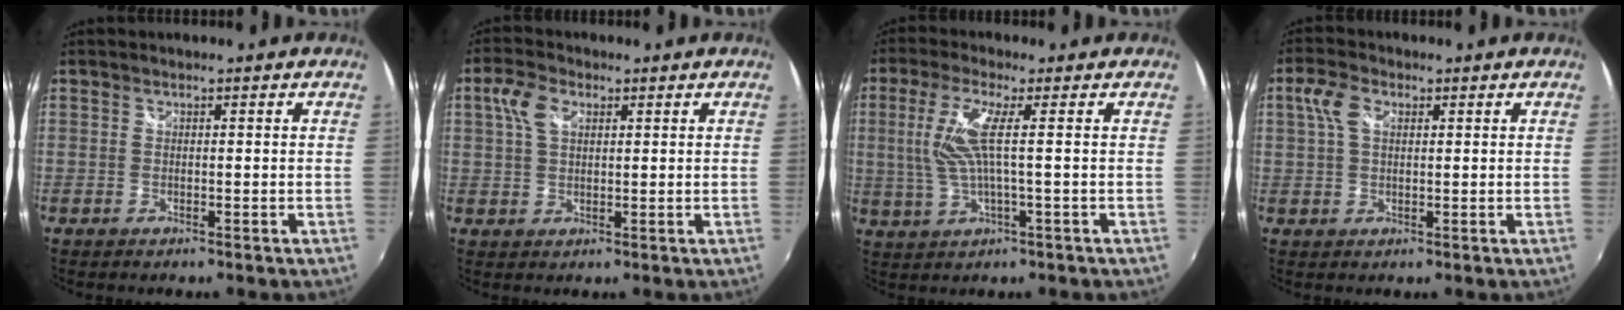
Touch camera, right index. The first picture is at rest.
{"total": 5.3, "force": [1.8, 3.1, 3.9], "torque": [-0.078, 0.015, 0.035]}
{"total": 7.6, "force": [0.7, 0.3, 7.5], "torque": [-0.159, 0.000, 0.023]}
{"total": 4.6, "force": [1.3, 2.7, 3.5], "torque": [-0.073, 0.013, 0.026]}